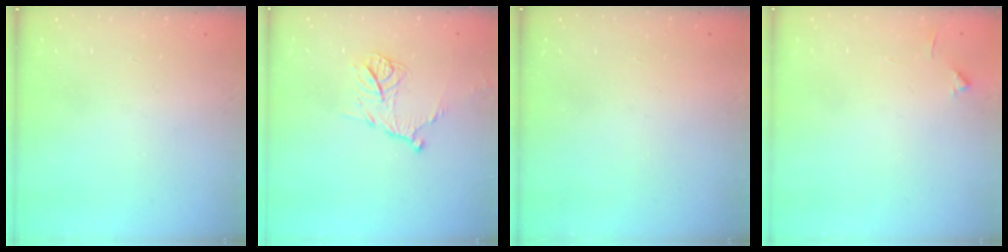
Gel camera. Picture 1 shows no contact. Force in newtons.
{"total": 12.3, "press": 12.2, "slide": 1.2}
{"total": 1.5, "press": 1.5, "slide": 0.1}
{"total": 4.0, "press": 3.9, "slide": 0.5}